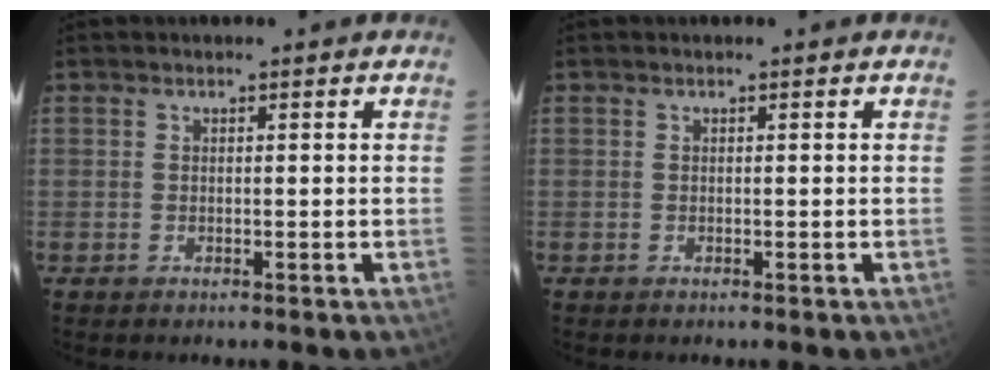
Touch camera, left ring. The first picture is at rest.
{"total": 0.0}